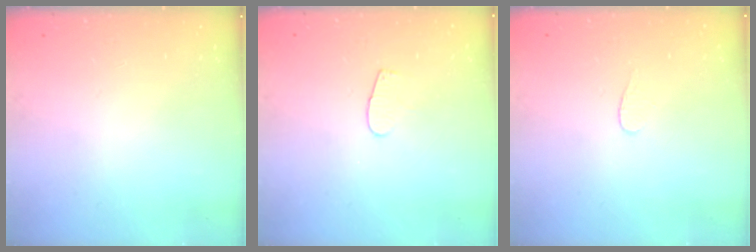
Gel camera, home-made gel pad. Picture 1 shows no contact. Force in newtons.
{"total": 3.2, "press": 3.2, "slide": 0.3}
{"total": 3.3, "press": 3.3, "slide": 0.3}